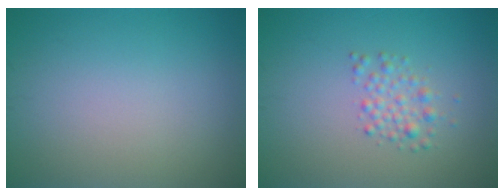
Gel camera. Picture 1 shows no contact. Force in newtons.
{"total": 1.9, "press": 1.8, "slide": 0.1}